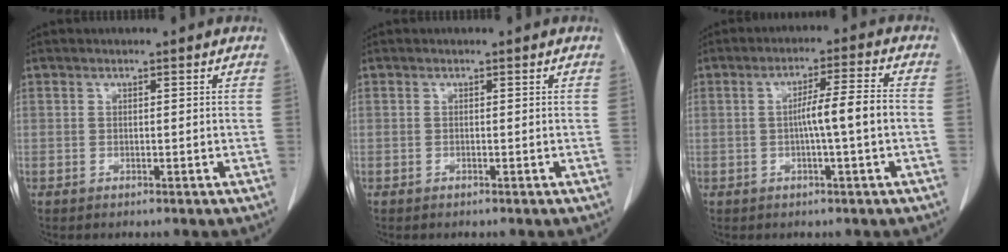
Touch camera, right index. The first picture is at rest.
{"total": 0.0}
{"total": 6.2, "force": [-0.8, -0.5, 6.1], "torque": [-0.101, 0.012, -0.013]}